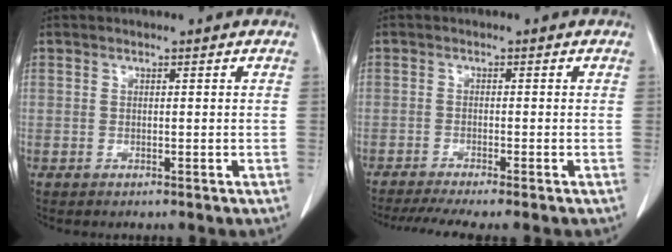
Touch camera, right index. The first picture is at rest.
{"total": 7.0, "force": [-5.8, -0.3, 3.9], "torque": [-0.055, -0.012, -0.091]}